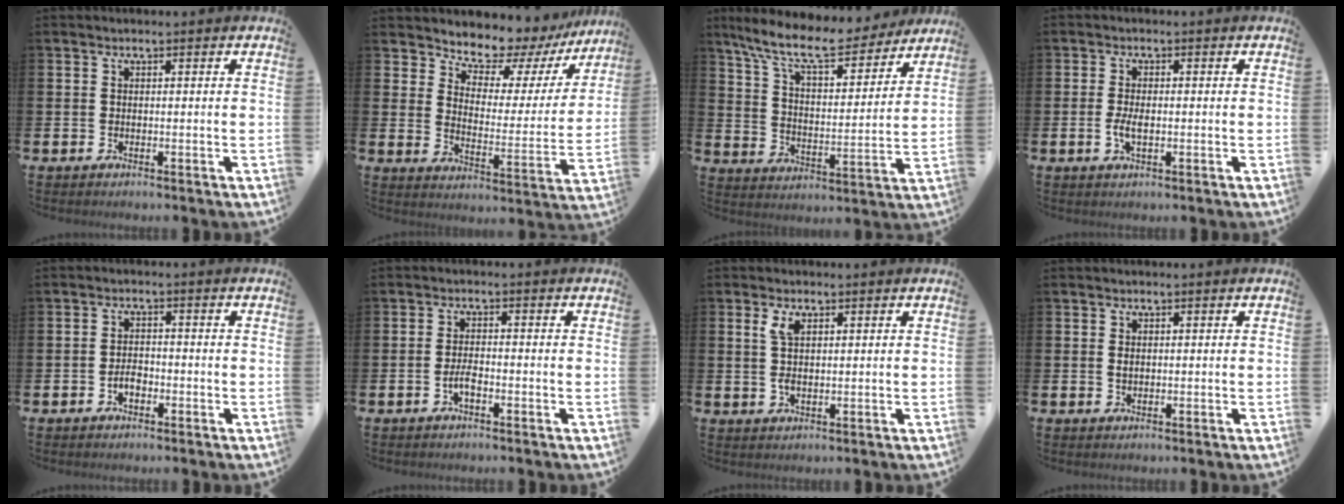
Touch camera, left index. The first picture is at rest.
{"total": 8.2, "force": [7.6, 2.5, 1.6], "torque": [-0.061, -0.061, 0.131]}
{"total": 11.1, "force": [9.7, 2.5, 4.8], "torque": [-0.130, -0.055, 0.168]}
{"total": 2.7, "force": [-0.3, 1.3, 2.4], "torque": [-0.040, 0.000, -0.007]}
{"total": 2.1, "force": [-0.9, 1.3, 1.4], "torque": [-0.015, -0.003, -0.020]}
{"total": 2.2, "force": [-0.9, 0.8, 1.9], "torque": [-0.038, 0.005, -0.018]}
{"total": 3.0, "force": [1.5, 1.3, 2.3], "torque": [-0.039, 0.001, 0.022]}
{"total": 1.0, "force": [0.3, 0.7, 0.6], "torque": [0.000, 0.000, 0.002]}